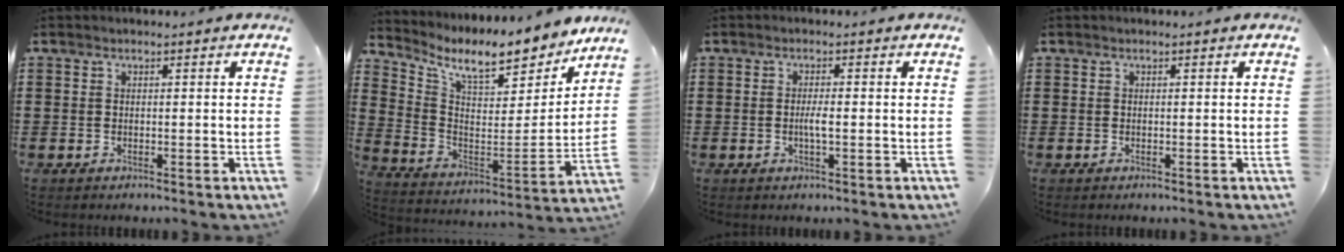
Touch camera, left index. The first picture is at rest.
{"total": 9.7, "force": [8.0, 2.2, 5.0], "torque": [-0.119, -0.060, 0.130]}
{"total": 2.3, "force": [-0.2, 0.3, 2.3], "torque": [-0.048, -0.003, -0.007]}
{"total": 0.0}